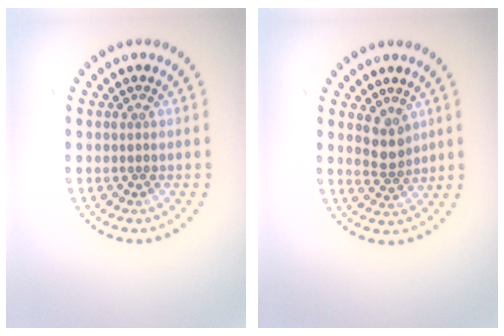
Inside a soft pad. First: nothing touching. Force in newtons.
{"total": 2.2, "press": 1.8, "slide": 1.2}